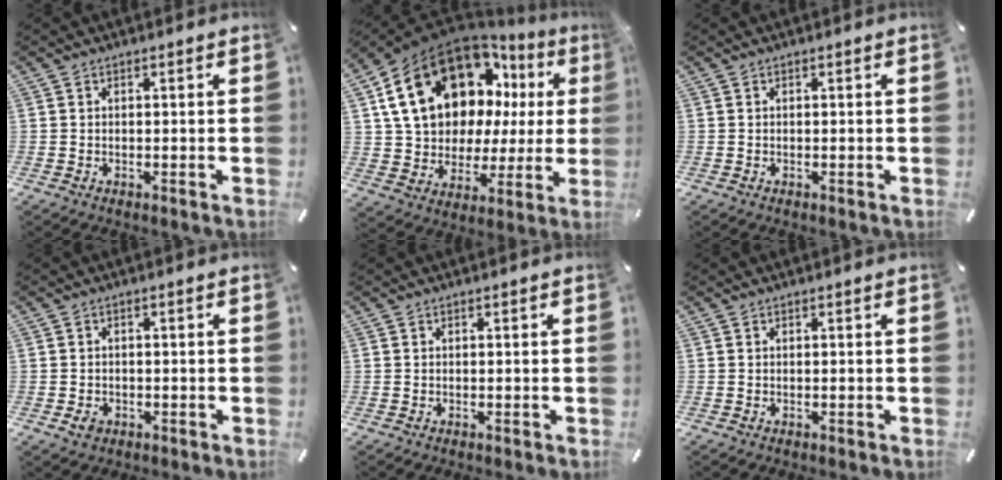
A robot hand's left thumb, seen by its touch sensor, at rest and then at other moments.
{"total": 22.0, "force": [9.1, 14.9, 13.4], "torque": [-0.231, -0.050, 0.174]}
{"total": 0.0}
{"total": 2.4, "force": [-0.9, 1.8, 1.2], "torque": [-0.030, 0.001, -0.020]}
{"total": 0.0}
{"total": 0.0}